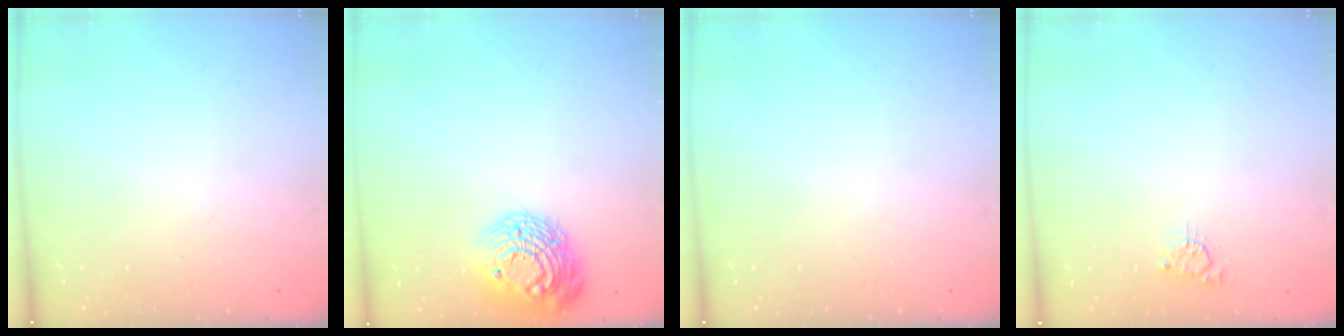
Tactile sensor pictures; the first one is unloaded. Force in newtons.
{"total": 16.8, "press": 16.7, "slide": 1.5}
{"total": 0.0}
{"total": 2.9, "press": 2.9, "slide": 0.3}